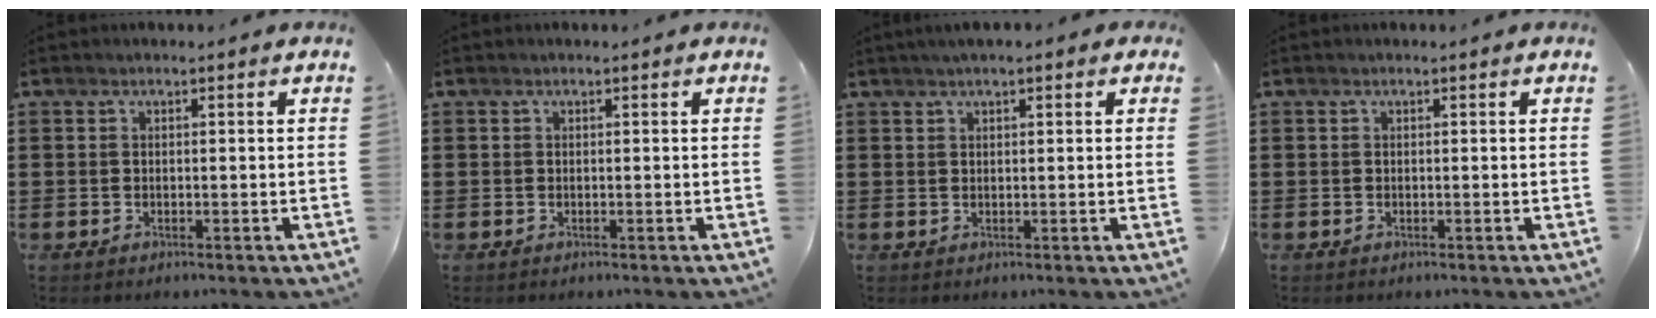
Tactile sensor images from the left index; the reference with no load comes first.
{"total": 0.0}
{"total": 1.6, "force": [1.0, 0.4, 1.2], "torque": [-0.023, 0.005, 0.016]}
{"total": 0.0}